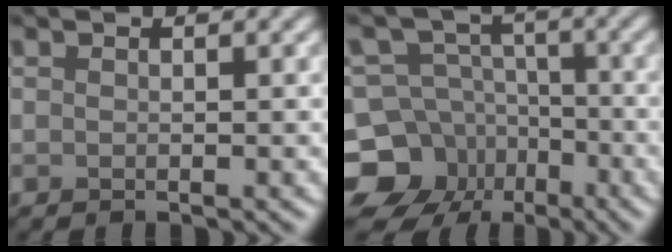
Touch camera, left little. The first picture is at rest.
{"total": 10.0, "force": [-5.2, 8.1, 2.8], "torque": [-0.043, 0.000, -0.103]}